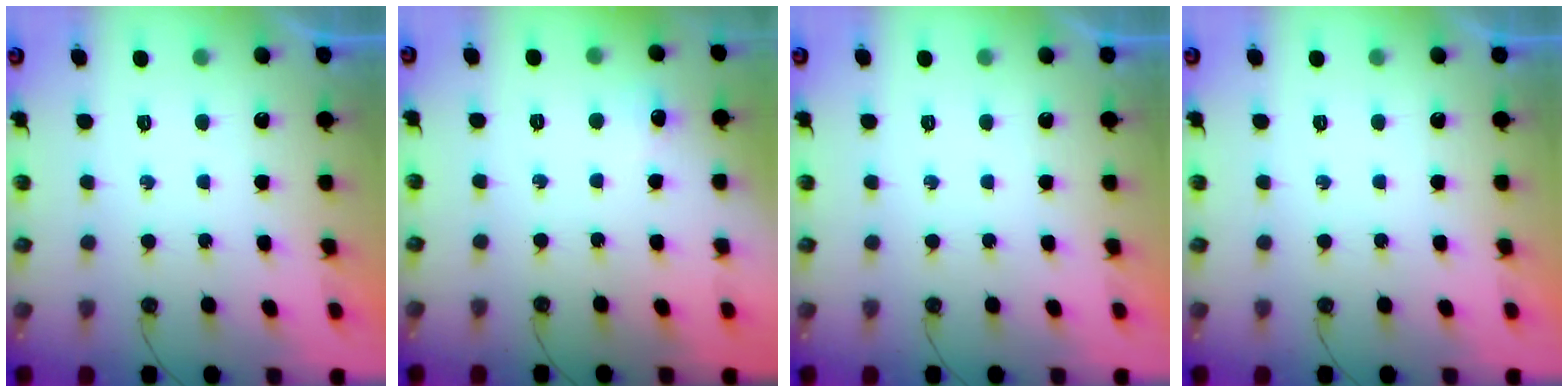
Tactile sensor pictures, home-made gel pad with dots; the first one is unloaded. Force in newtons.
{"total": 4.1, "press": 4.1, "slide": 0.6}
{"total": 0.0}
{"total": 0.0}